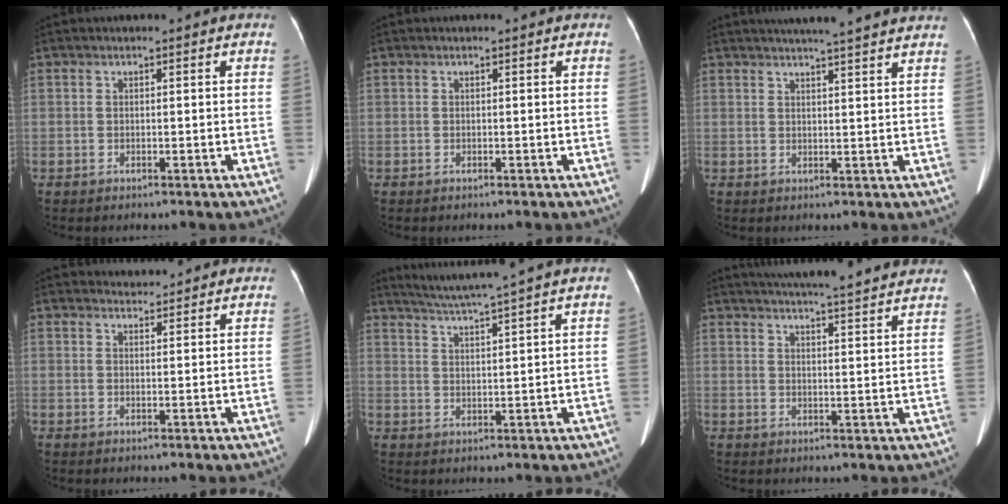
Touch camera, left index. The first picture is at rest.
{"total": 0.0}
{"total": 13.2, "force": [11.7, 0.2, 6.1], "torque": [-0.089, 0.018, 0.136]}
{"total": 4.3, "force": [4.2, 0.8, 0.0], "torque": [-0.005, 0.015, 0.046]}
{"total": 10.9, "force": [9.6, -1.8, 4.9], "torque": [-0.089, 0.008, 0.137]}
{"total": 23.0, "force": [21.2, 1.3, 8.8], "torque": [-0.134, -0.008, 0.260]}